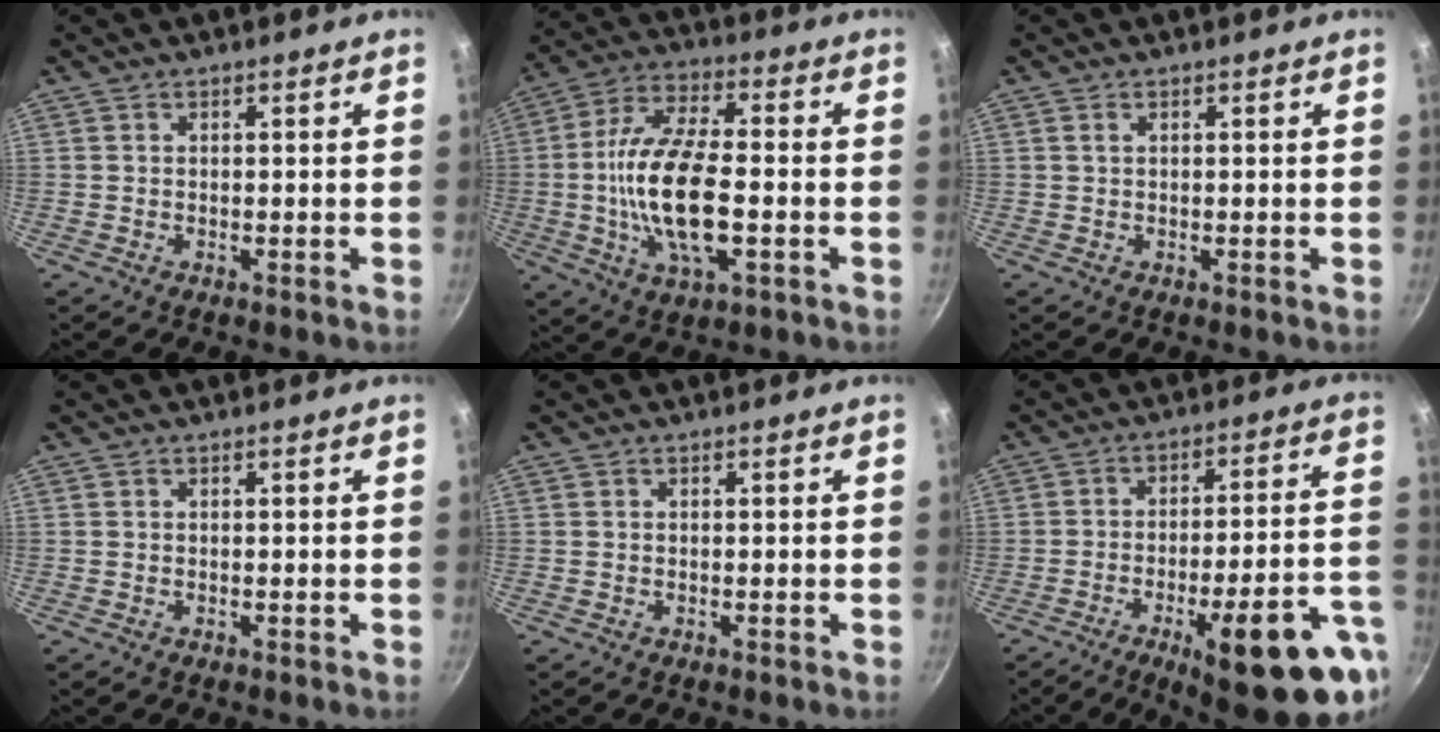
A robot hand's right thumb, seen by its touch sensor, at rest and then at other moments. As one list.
[{"total": 17.5, "force": [-2.2, 7.3, 15.7], "torque": [-0.306, 0.017, -0.040]}, {"total": 0.6, "force": [0.3, 0.3, 0.4], "torque": [-0.009, 0.003, 0.005]}, {"total": 0.0}, {"total": 0.0}, {"total": 23.4, "force": [-9.7, 6.1, 20.4], "torque": [-0.223, 0.044, -0.125]}]